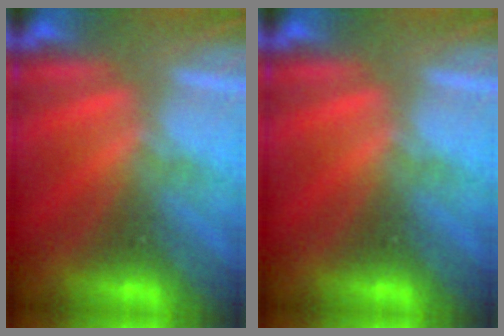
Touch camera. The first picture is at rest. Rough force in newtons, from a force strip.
{"total": 0.0}